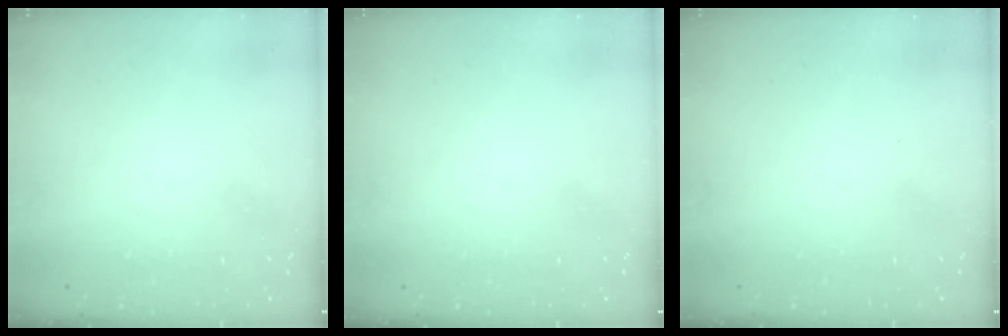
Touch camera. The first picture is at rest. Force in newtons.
{"total": 0.0}
{"total": 0.0}